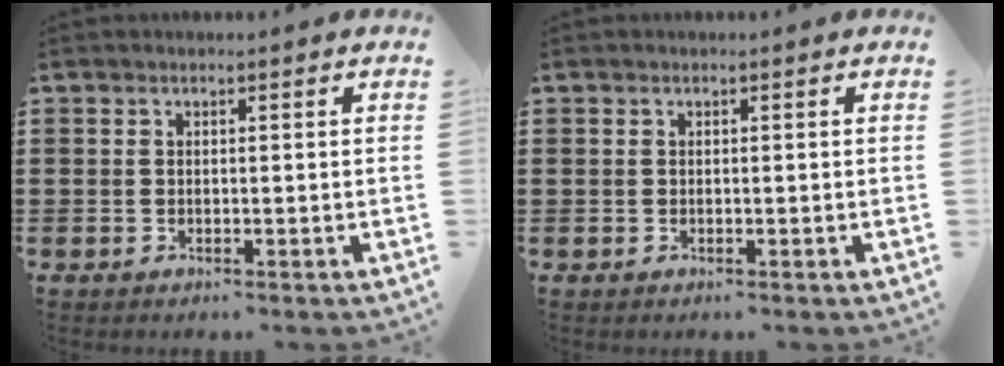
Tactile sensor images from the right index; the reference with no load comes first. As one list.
[{"total": 0.0}]